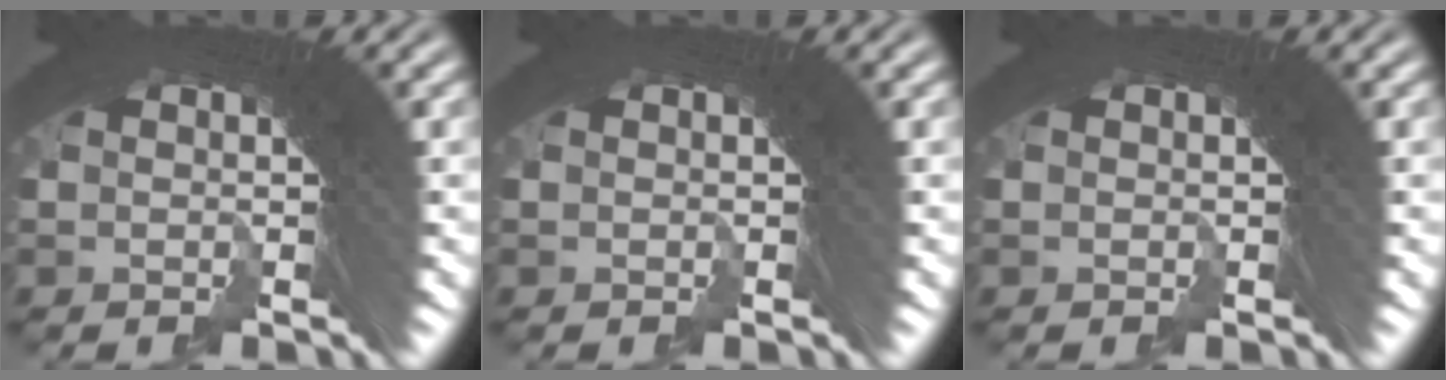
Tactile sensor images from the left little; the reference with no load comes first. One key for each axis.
{"total": 0.0}
{"total": 0.0}